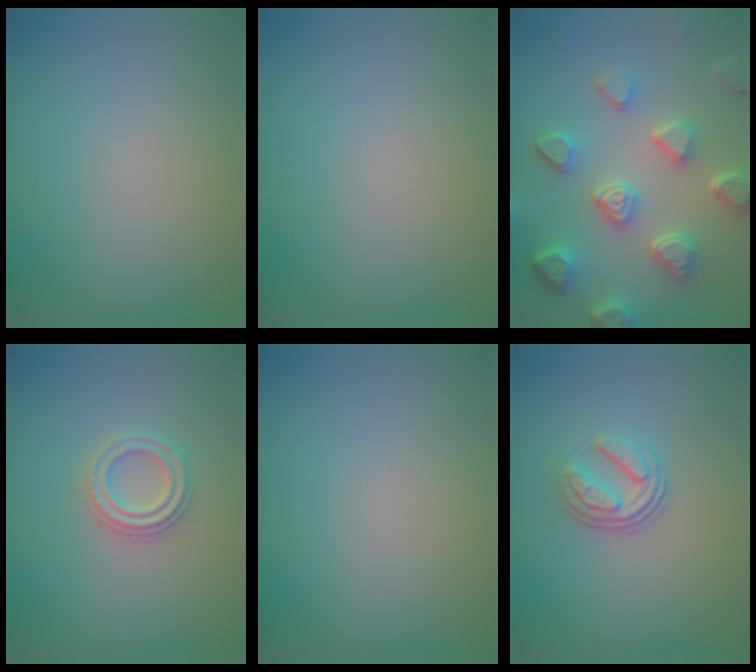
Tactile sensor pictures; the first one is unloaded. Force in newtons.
{"total": 0.0}
{"total": 7.1, "press": 5.5, "slide": 4.4}
{"total": 2.4, "press": 2.3, "slide": 0.4}
{"total": 0.0}
{"total": 3.6, "press": 2.5, "slide": 2.7}